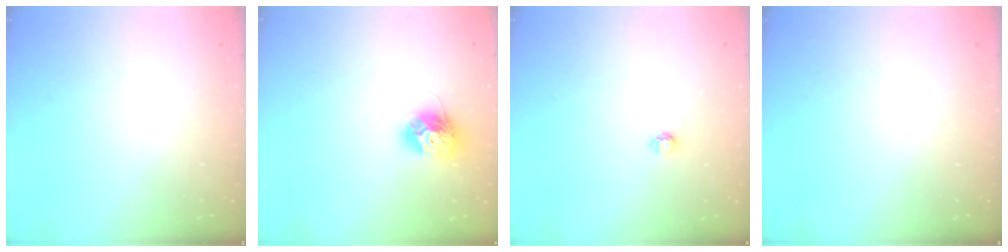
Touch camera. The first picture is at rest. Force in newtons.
{"total": 9.7, "press": 9.7, "slide": 0.3}
{"total": 3.9, "press": 3.8, "slide": 0.5}
{"total": 0.0}